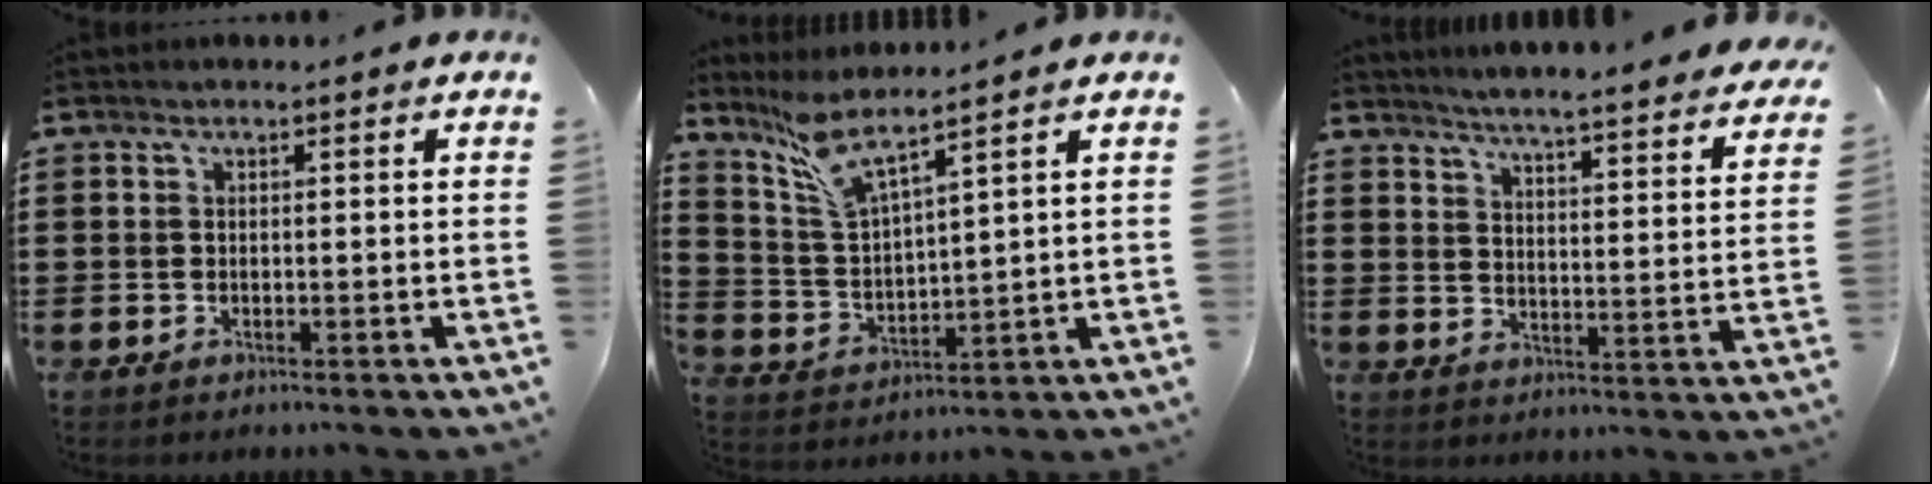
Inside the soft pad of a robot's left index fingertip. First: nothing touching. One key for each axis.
{"total": 6.8, "fx": 5.6, "fy": 0.6, "fz": 3.9, "tx": -0.097, "ty": -0.026, "tz": 0.097}
{"total": 3.9, "fx": 3.8, "fy": -0.7, "fz": 0.6, "tx": -0.033, "ty": -0.035, "tz": 0.059}